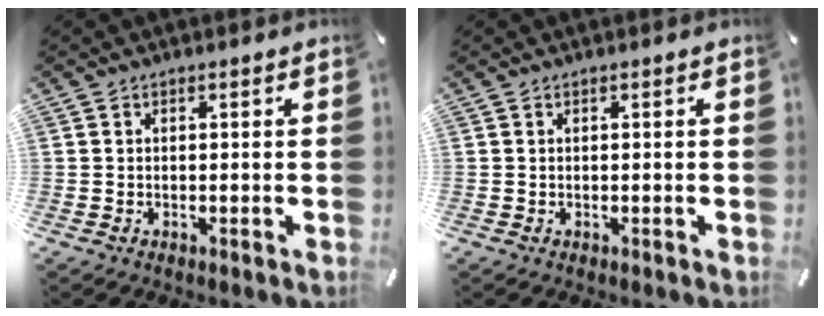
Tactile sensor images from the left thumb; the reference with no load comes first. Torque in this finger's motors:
{"motor_torque": [-0.03, -0.02, 0.00, 0.01, 0.00]}